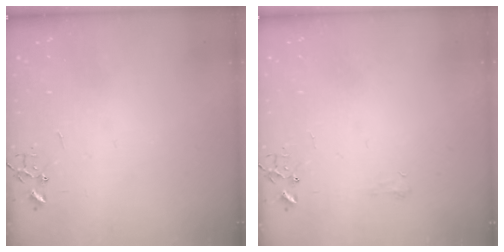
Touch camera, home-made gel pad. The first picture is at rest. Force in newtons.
{"total": 4.8, "press": 4.7, "slide": 0.6}